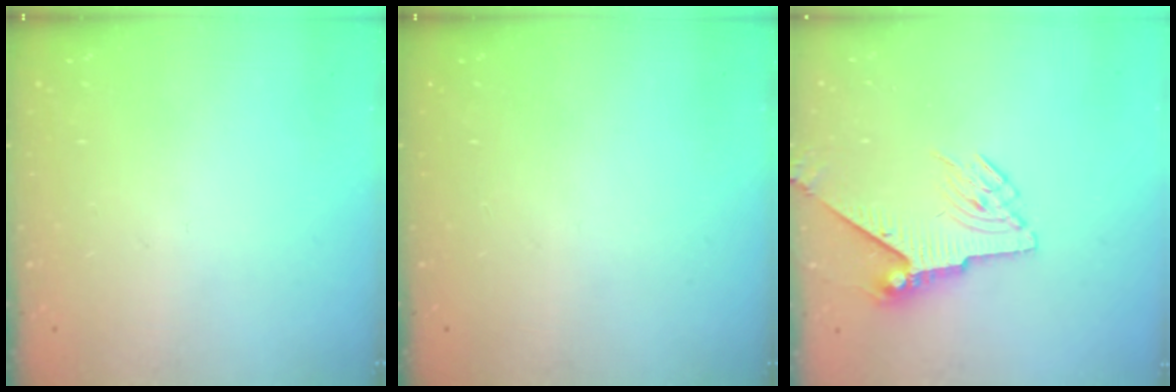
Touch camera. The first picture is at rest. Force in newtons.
{"total": 0.0}
{"total": 7.0, "press": 6.9, "slide": 1.1}